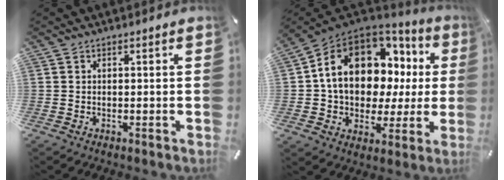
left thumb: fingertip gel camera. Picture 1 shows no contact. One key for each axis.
{"total": 15.8, "fx": 4.7, "fy": 11.6, "fz": 9.7, "tx": -0.163, "ty": -0.032, "tz": 0.082}